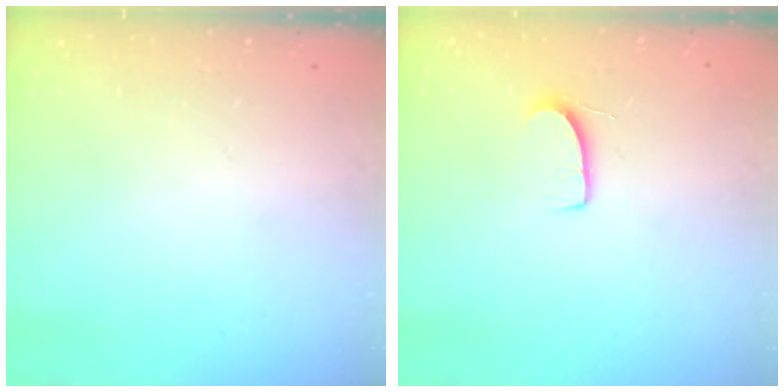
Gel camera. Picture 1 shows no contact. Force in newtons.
{"total": 7.1, "press": 7.1, "slide": 0.5}